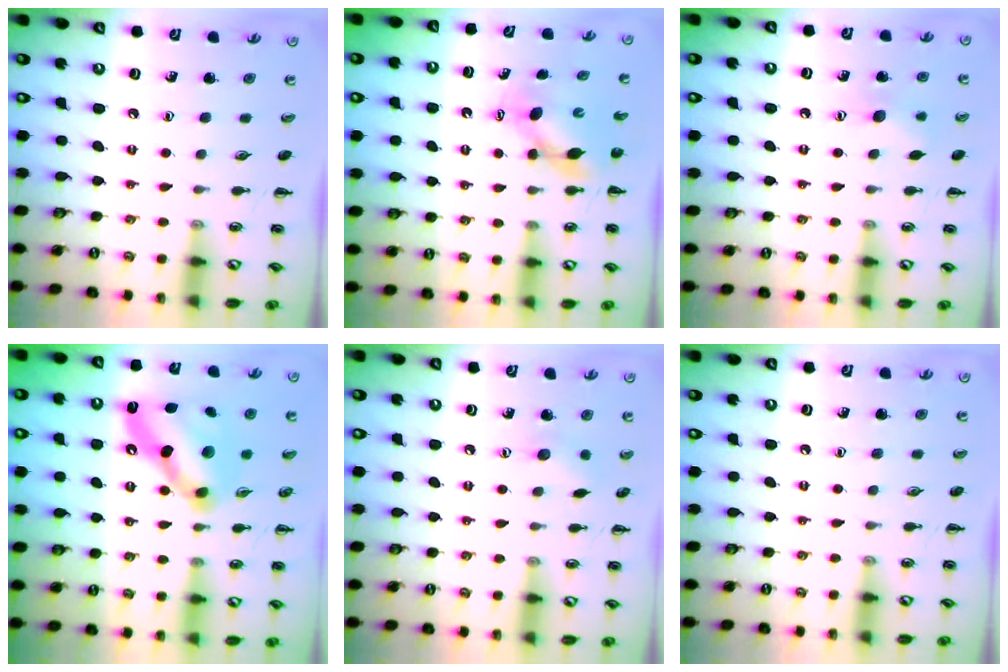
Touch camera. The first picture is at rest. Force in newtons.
{"total": 6.3, "press": 6.3, "slide": 0.6}
{"total": 7.8, "press": 7.6, "slide": 1.9}
{"total": 12.1, "press": 12.1, "slide": 0.3}
{"total": 6.5, "press": 6.4, "slide": 1.1}
{"total": 0.0}